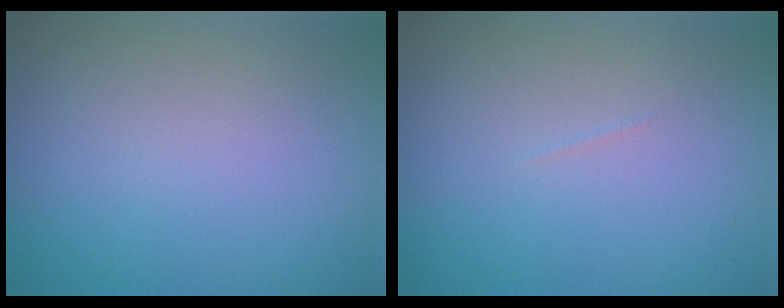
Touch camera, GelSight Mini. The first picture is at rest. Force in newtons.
{"total": 0.0}